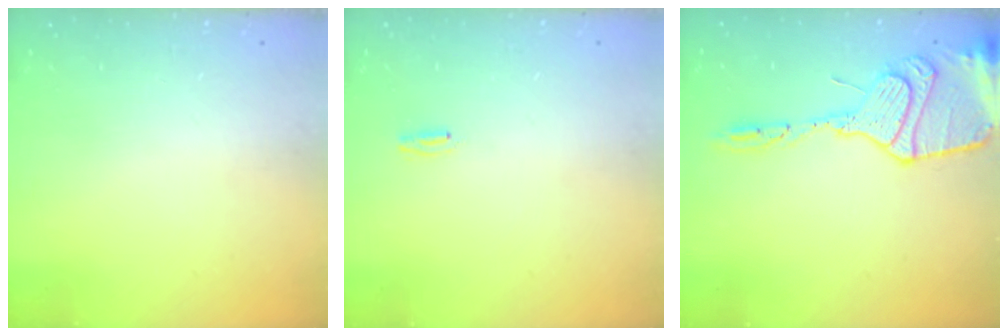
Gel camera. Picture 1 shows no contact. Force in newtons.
{"total": 3.5, "press": 2.7, "slide": 2.2}
{"total": 16.8, "press": 16.7, "slide": 1.5}